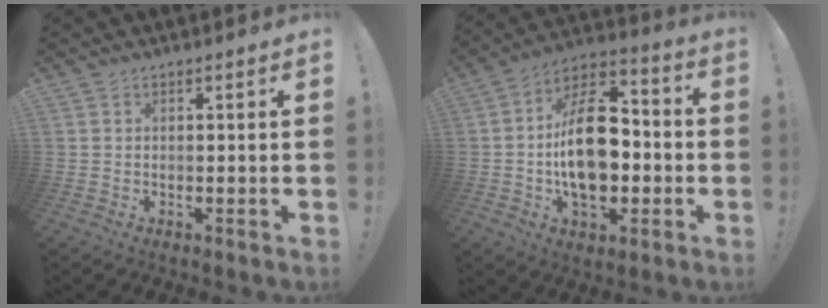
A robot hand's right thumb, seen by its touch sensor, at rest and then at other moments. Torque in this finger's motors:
{"motor_torque": [0.59, 0.64, 1.42, -0.24, 0.40]}